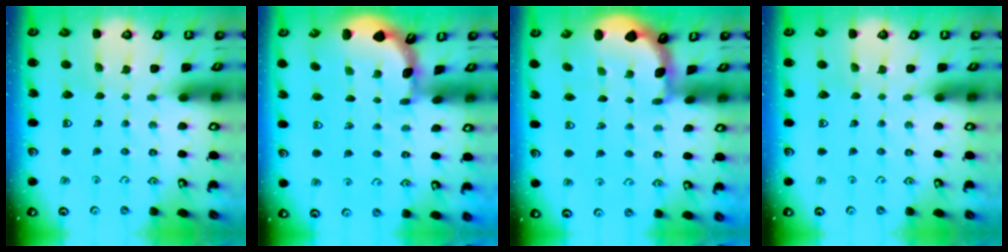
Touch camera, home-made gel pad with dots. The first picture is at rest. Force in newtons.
{"total": 1.7, "press": 1.7, "slide": 0.1}
{"total": 1.9, "press": 1.9, "slide": 0.2}
{"total": 0.0}